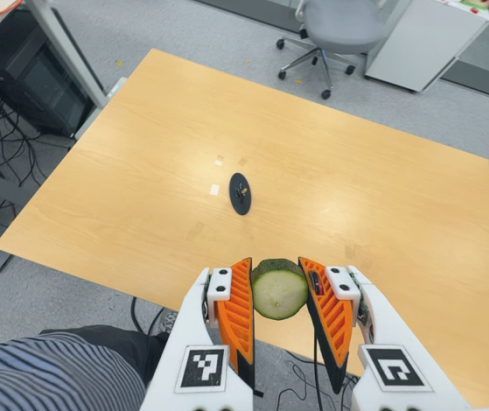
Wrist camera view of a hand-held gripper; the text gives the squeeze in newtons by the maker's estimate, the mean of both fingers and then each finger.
{"total": 11.4, "left": 10.5, "right": 12.3}